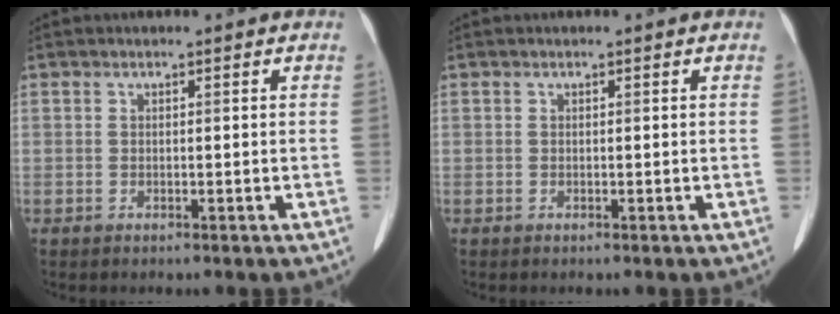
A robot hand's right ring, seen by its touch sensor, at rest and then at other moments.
{"total": 0.0}